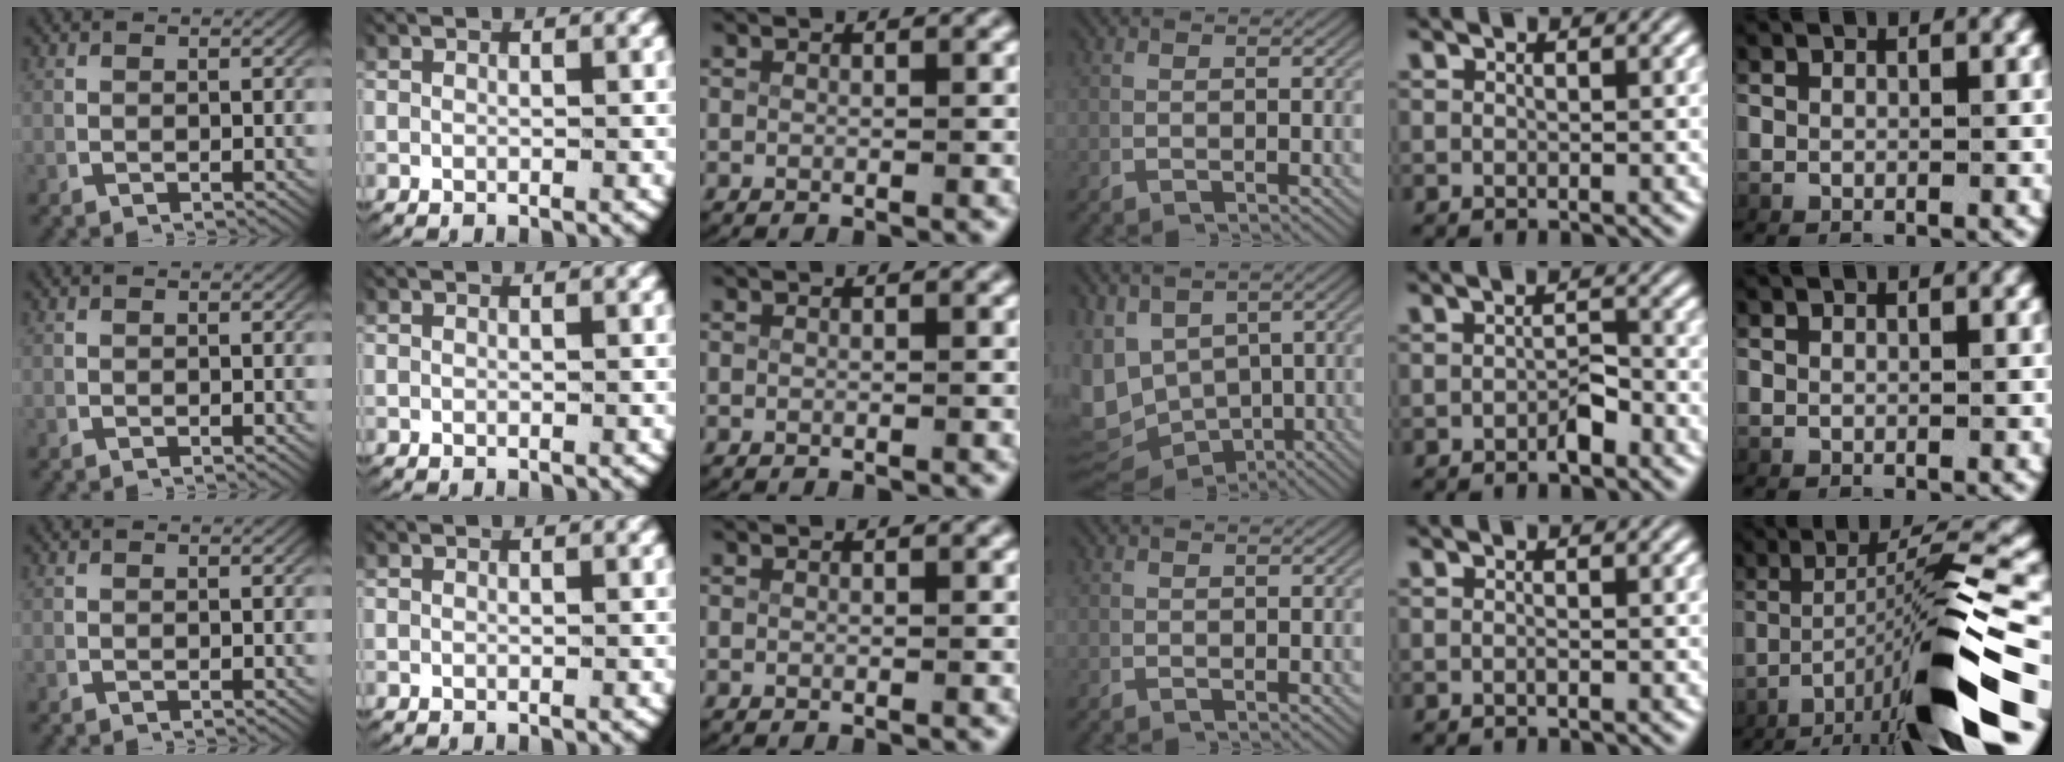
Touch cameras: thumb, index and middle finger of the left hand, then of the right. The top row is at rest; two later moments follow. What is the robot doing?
{"motion": "lift_and_place", "object": "photo album"}